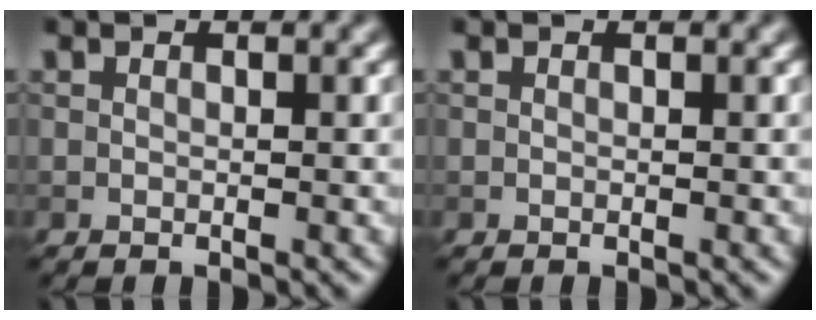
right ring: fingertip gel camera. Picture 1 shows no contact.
{"total": 0.0}